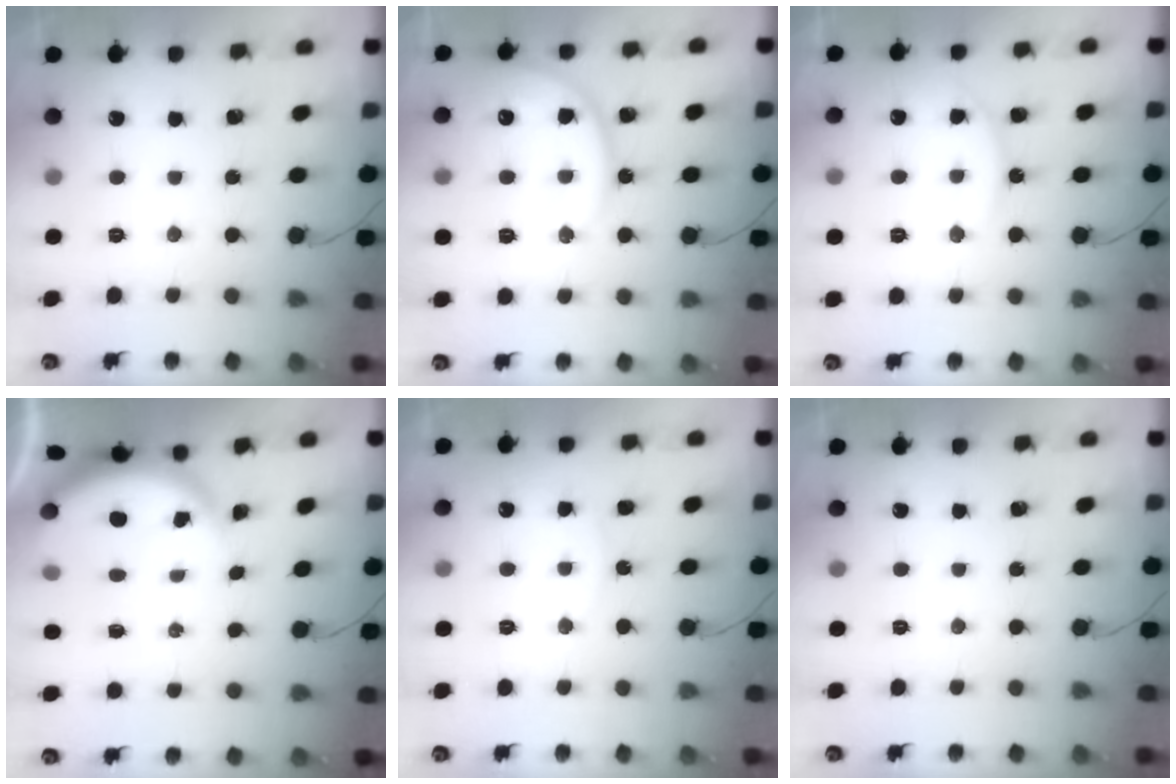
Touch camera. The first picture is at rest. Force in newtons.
{"total": 13.5, "press": 13.5, "slide": 1.2}
{"total": 11.4, "press": 11.4, "slide": 0.8}
{"total": 3.8, "press": 3.7, "slide": 0.6}
{"total": 7.7, "press": 7.7, "slide": 0.7}
{"total": 0.0}